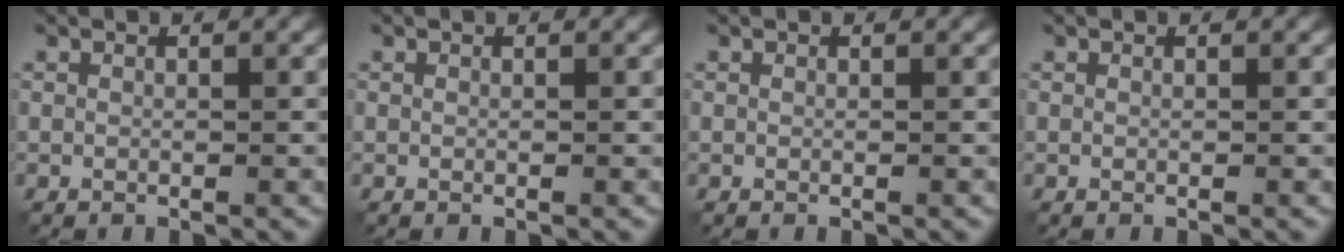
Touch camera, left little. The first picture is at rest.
{"total": 0.0}
{"total": 0.0}
{"total": 0.0}